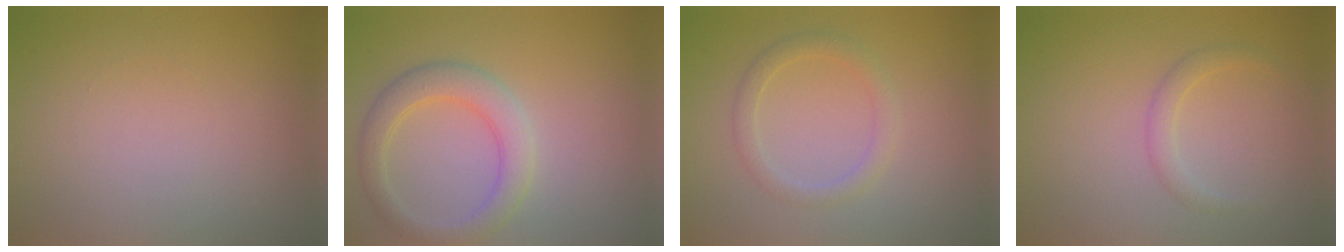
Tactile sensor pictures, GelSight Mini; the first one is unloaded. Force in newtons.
{"total": 3.9, "press": 3.8, "slide": 0.5}
{"total": 1.9, "press": 1.9, "slide": 0.1}
{"total": 1.4, "press": 1.4, "slide": 0.0}